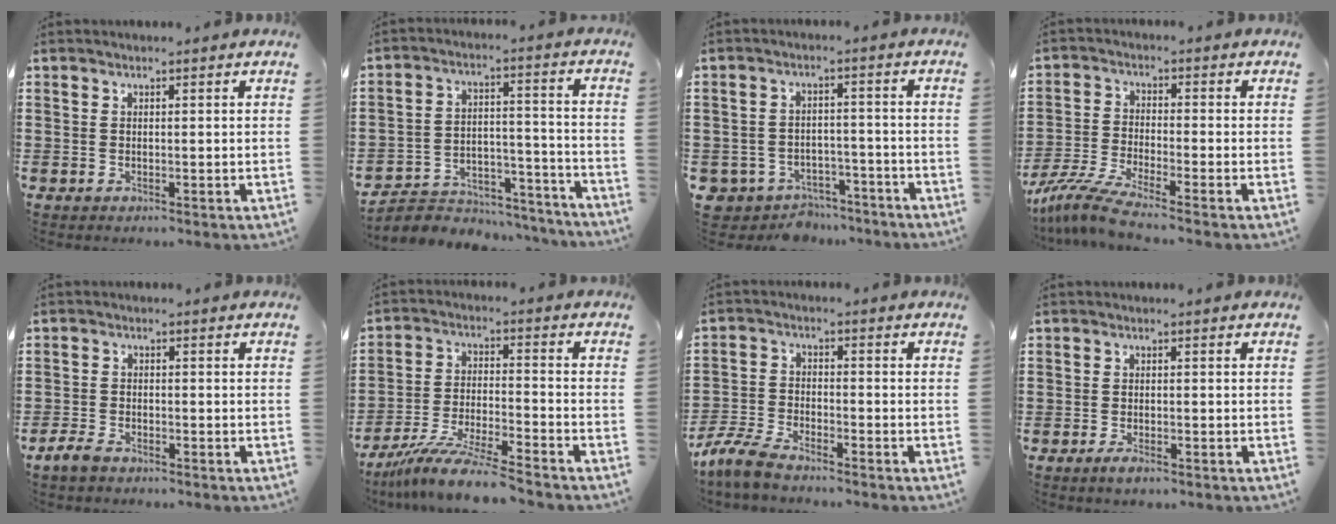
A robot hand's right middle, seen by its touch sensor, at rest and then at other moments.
{"total": 4.8, "force": [-4.5, 1.8, 0.4], "torque": [-0.009, 0.013, -0.093]}
{"total": 4.9, "force": [-4.6, 1.8, 0.5], "torque": [-0.027, 0.008, -0.099]}
{"total": 5.9, "force": [-5.1, 0.1, 2.9], "torque": [-0.082, -0.020, -0.107]}
{"total": 2.8, "force": [-2.2, 1.2, 1.3], "torque": [-0.038, 0.002, -0.047]}
{"total": 9.7, "force": [-8.7, 0.2, 4.4], "torque": [-0.089, 0.005, -0.171]}
{"total": 5.5, "force": [-5.1, 0.9, 2.0], "torque": [-0.066, -0.005, -0.107]}
{"total": 1.7, "force": [-1.2, 0.6, 1.0], "torque": [-0.020, -0.001, -0.023]}